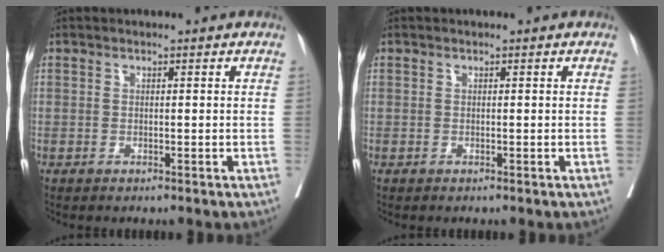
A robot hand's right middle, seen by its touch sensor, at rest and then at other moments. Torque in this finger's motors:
{"motor_torque": [0.00, 0.00, 0.00, 0.00]}